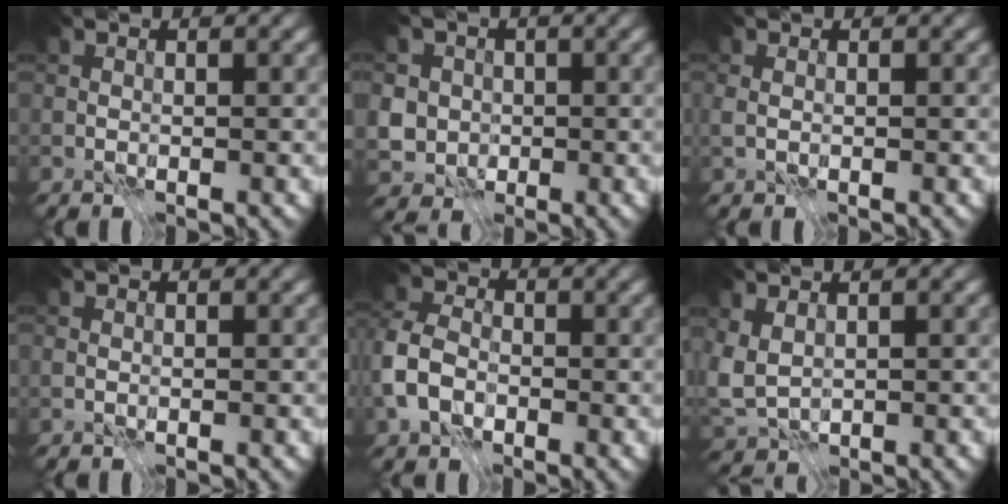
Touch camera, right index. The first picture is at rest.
{"total": 5.5, "force": [-0.1, 5.2, 1.8], "torque": [-0.033, 0.020, -0.023]}
{"total": 0.8, "force": [0.0, 0.5, 0.6], "torque": [-0.014, 0.001, 0.000]}
{"total": 0.0}
{"total": 5.8, "force": [-2.2, 4.1, 3.4], "torque": [-0.085, 0.002, -0.061]}
{"total": 3.4, "force": [0.4, 2.3, 2.5], "torque": [-0.068, -0.003, 0.004]}